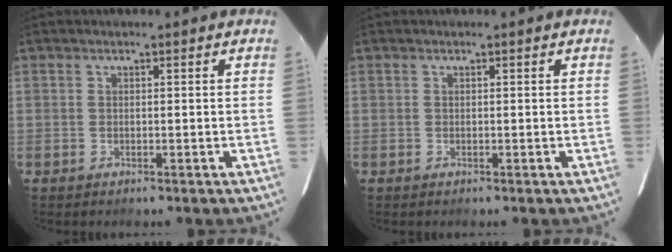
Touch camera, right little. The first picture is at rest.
{"total": 0.0}